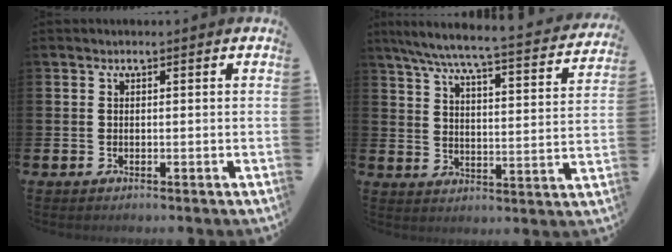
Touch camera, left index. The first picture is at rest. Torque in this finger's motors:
{"motor_torque": [1.04, -1.07, 0.58, 0.21]}